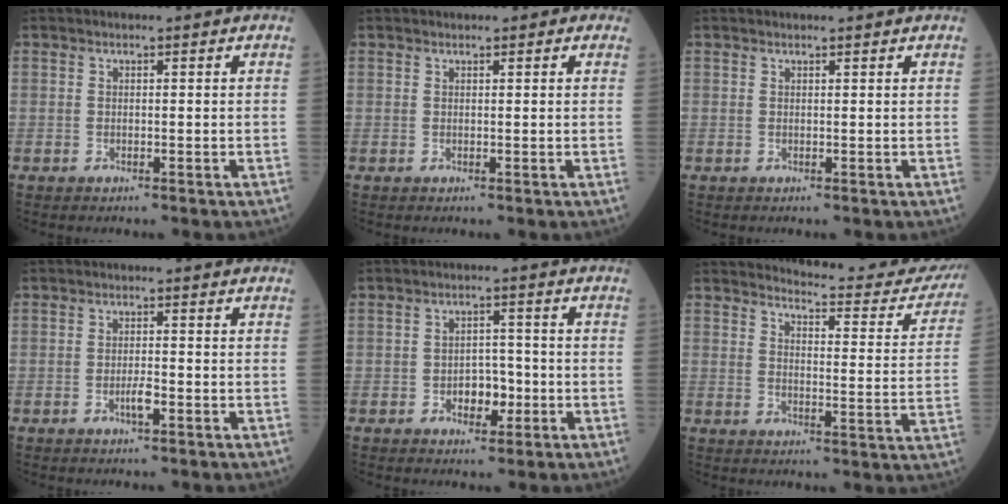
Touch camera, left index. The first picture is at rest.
{"total": 1.2, "force": [0.9, 0.5, 0.6], "torque": [-0.011, 0.009, 0.009]}
{"total": 1.6, "force": [1.5, 0.1, 0.4], "torque": [-0.011, 0.007, 0.019]}
{"total": 1.7, "force": [-0.7, 0.2, 1.6], "torque": [-0.030, 0.000, -0.012]}
{"total": 3.9, "force": [-1.2, 2.3, 2.8], "torque": [-0.038, 0.006, -0.017]}
{"total": 16.0, "force": [15.6, 1.5, 3.3], "torque": [-0.031, -0.078, 0.167]}